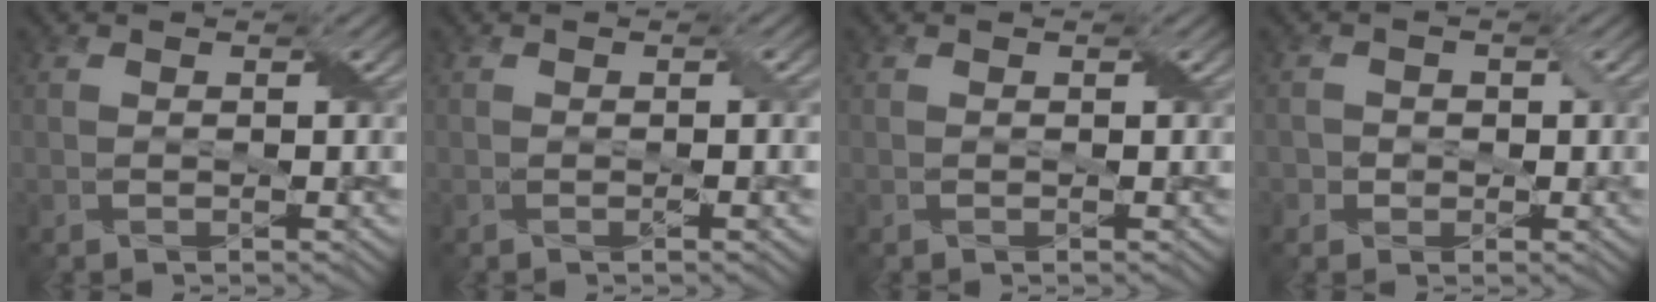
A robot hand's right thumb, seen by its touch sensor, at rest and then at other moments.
{"total": 1.8, "force": [-0.1, 0.2, 1.7], "torque": [-0.028, 0.002, -0.002]}
{"total": 0.0}
{"total": 2.5, "force": [-0.4, 2.4, 0.5], "torque": [-0.010, 0.005, -0.016]}